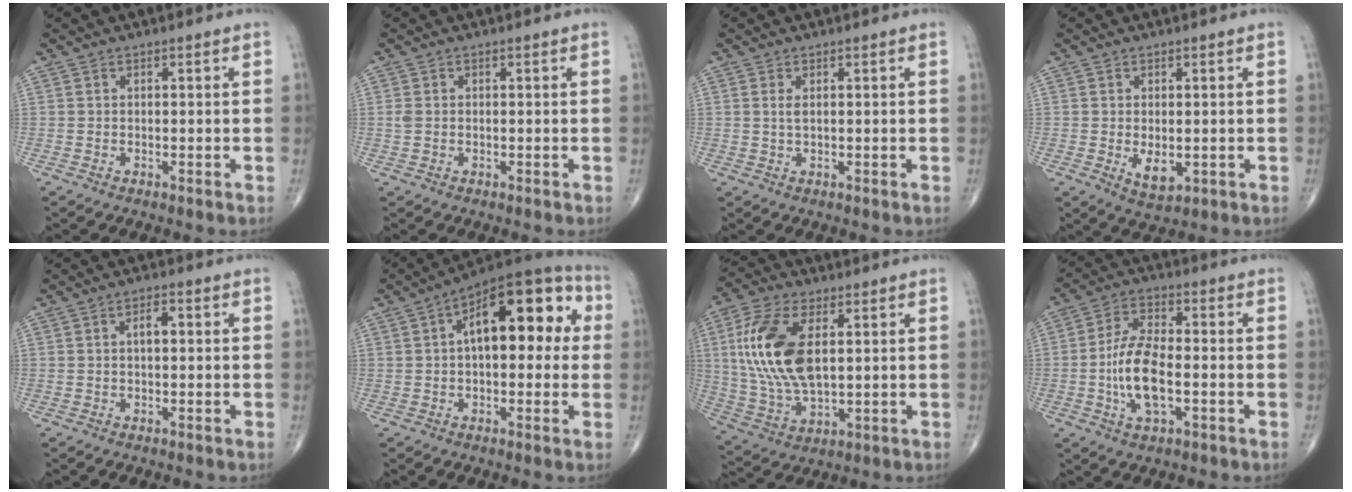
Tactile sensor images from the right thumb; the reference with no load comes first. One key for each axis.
{"total": 1.2, "fx": 0.0, "fy": 0.8, "fz": 0.9, "tx": -0.027, "ty": 0.003, "tz": 0.000}
{"total": 1.4, "fx": 0.4, "fy": 0.5, "fz": 1.2, "tx": -0.027, "ty": 0.000, "tz": 0.012}
{"total": 4.1, "fx": -0.6, "fy": 2.3, "fz": 3.3, "tx": -0.046, "ty": -0.009, "tz": 0.002}
{"total": 2.7, "fx": 0.4, "fy": 1.3, "fz": 2.4, "tx": -0.036, "ty": 0.007, "tz": 0.003}
{"total": 18.7, "fx": 3.6, "fy": 9.1, "fz": 15.9, "tx": -0.195, "ty": 0.039, "tz": 0.042}
{"total": 16.8, "fx": 3.3, "fy": 8.5, "fz": 14.1, "tx": -0.291, "ty": -0.007, "tz": 0.067}
{"total": 10.9, "fx": -2.1, "fy": 4.8, "fz": 9.6, "tx": -0.190, "ty": 0.015, "tz": -0.042}